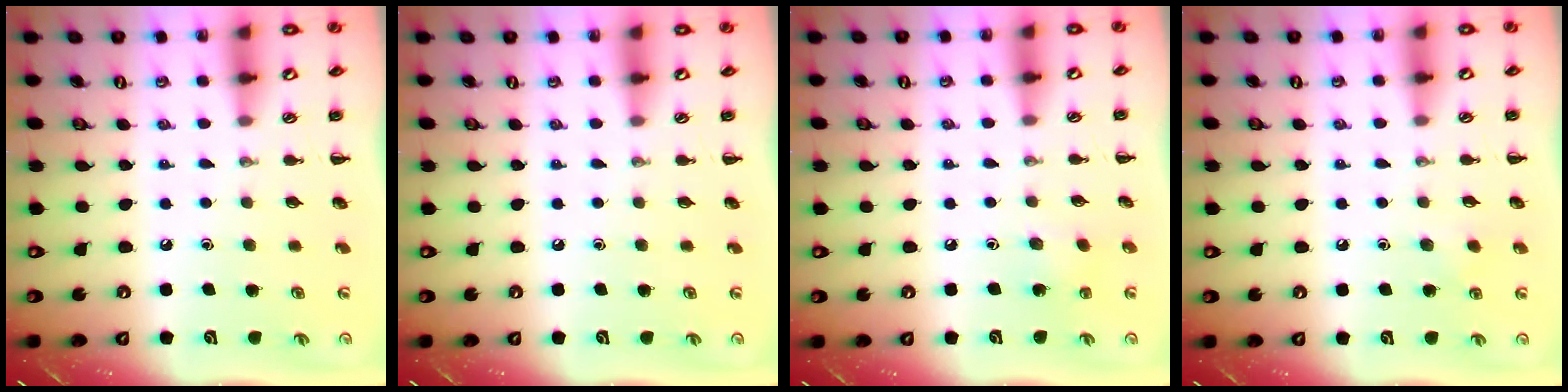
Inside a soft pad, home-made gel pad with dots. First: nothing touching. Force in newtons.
{"total": 0.0}
{"total": 6.1, "press": 5.9, "slide": 1.8}
{"total": 3.9, "press": 3.7, "slide": 1.0}